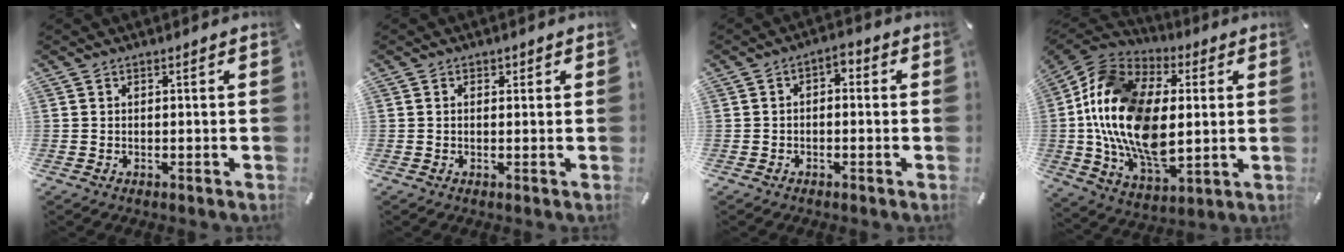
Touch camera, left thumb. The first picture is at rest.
{"total": 0.8, "force": [0.3, 0.7, 0.2], "torque": [0.002, 0.003, 0.002]}
{"total": 2.5, "force": [-1.6, 1.4, 1.3], "torque": [-0.023, 0.017, -0.033]}
{"total": 22.0, "force": [0.5, 14.6, 16.4], "torque": [-0.376, -0.005, 0.004]}